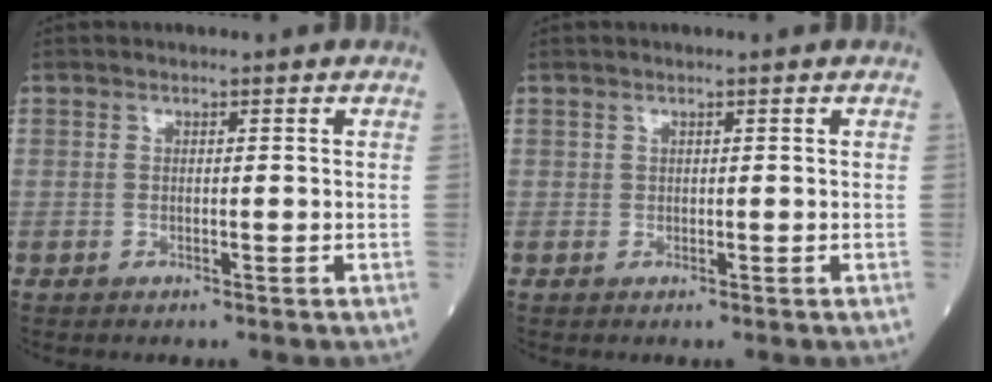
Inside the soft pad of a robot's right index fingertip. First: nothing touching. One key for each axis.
{"total": 0.0}